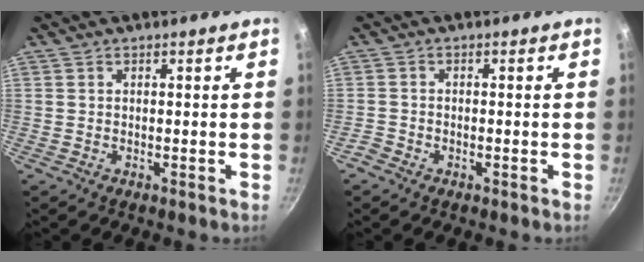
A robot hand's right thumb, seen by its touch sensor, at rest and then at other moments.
{"total": 1.9, "force": [-1.4, 1.1, 0.6], "torque": [-0.017, 0.012, -0.030]}